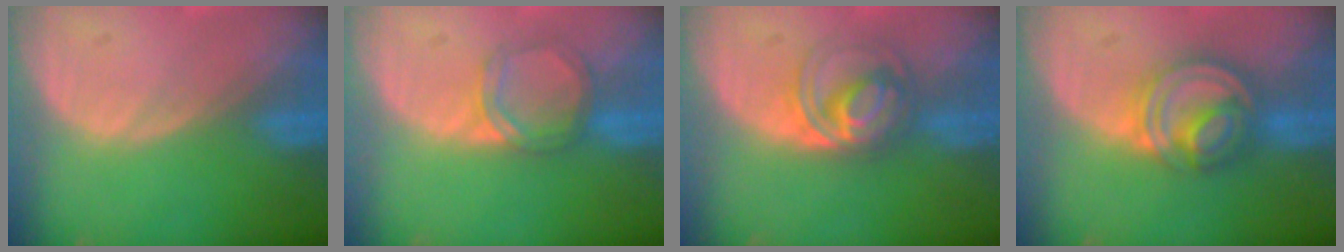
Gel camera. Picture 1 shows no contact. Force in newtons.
{"total": 3.7, "press": 3.7, "slide": 0.4}
{"total": 6.0, "press": 5.6, "slide": 2.1}
{"total": 7.6, "press": 6.6, "slide": 3.8}